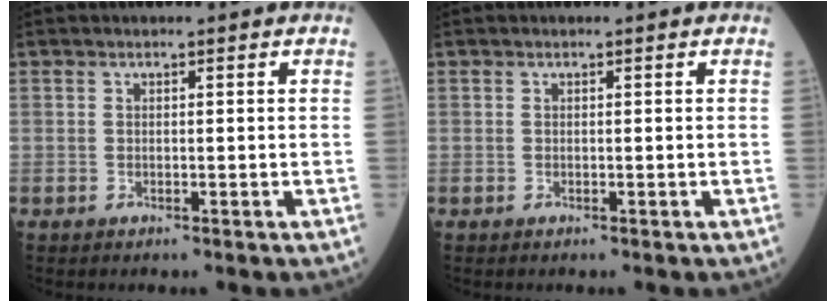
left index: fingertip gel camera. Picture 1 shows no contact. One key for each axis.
{"total": 0.0}